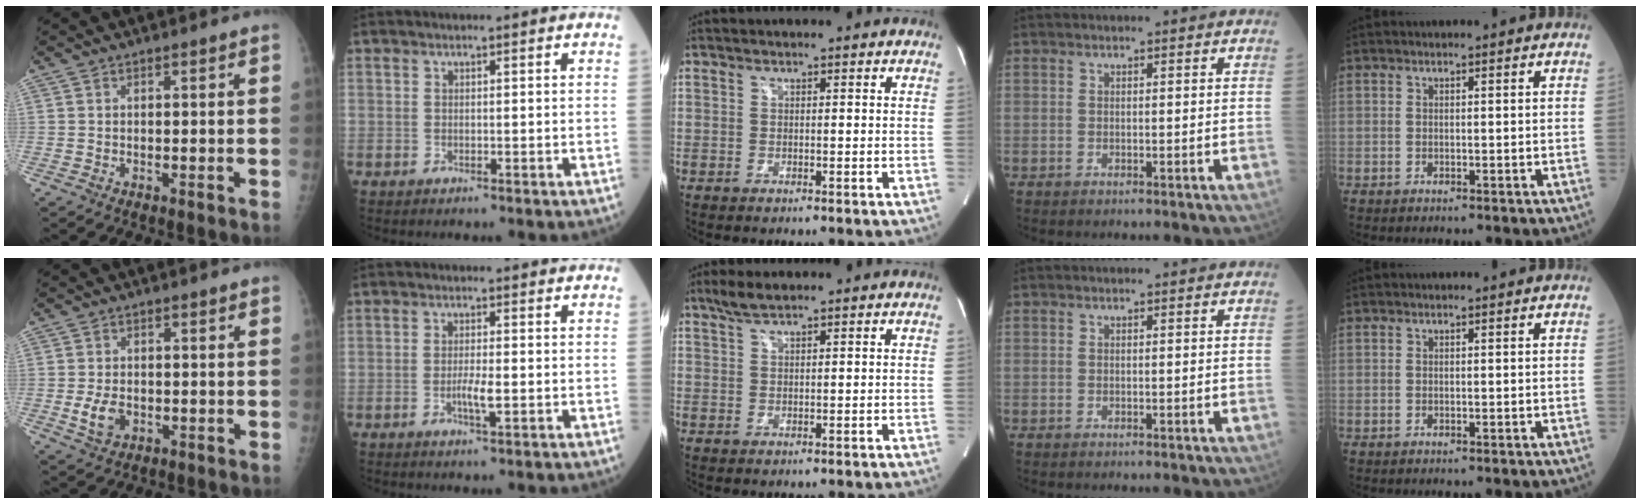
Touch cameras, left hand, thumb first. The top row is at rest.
{"thumb": {"total": 4.3, "force": [-1.0, 2.9, 3.0], "torque": [-0.054, -0.003, -0.013]}, "index": {"total": 2.5, "force": [-0.8, 0.3, 2.4], "torque": [-0.042, -0.004, -0.012]}, "middle": {"total": 3.0, "force": [2.4, 0.5, 1.8], "torque": [-0.044, 0.010, 0.049]}}